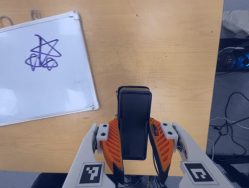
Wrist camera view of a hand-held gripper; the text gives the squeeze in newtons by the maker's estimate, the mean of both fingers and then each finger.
{"total": 6.8, "left": 4.3, "right": 9.2}